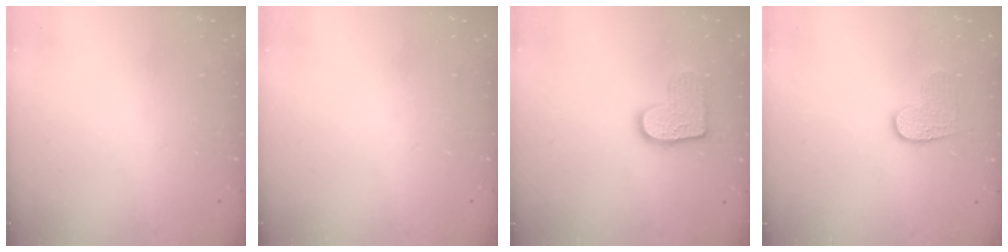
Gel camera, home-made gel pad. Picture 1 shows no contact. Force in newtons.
{"total": 0.0}
{"total": 10.7, "press": 10.7, "slide": 0.5}
{"total": 7.0, "press": 7.0, "slide": 0.2}